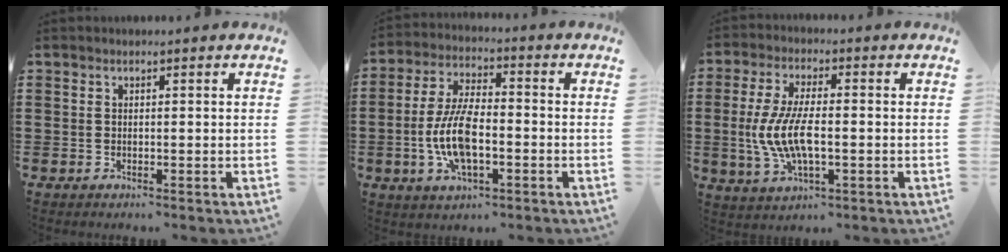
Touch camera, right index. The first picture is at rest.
{"total": 9.7, "force": [-2.2, 4.1, 8.5], "torque": [-0.199, -0.009, -0.048]}
{"total": 9.0, "force": [-1.4, 3.5, 8.1], "torque": [-0.183, -0.009, -0.032]}